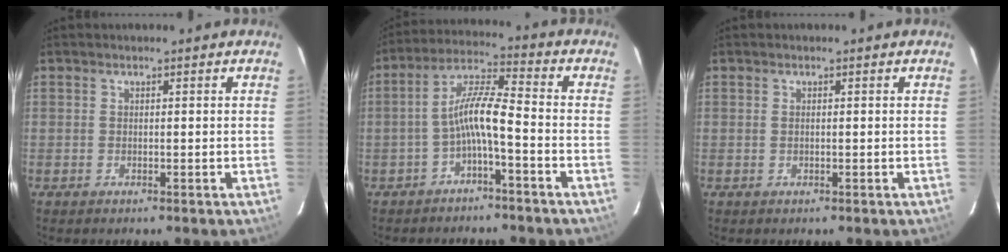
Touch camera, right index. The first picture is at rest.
{"total": 7.0, "force": [-3.0, 0.7, 6.3], "torque": [-0.143, 0.019, -0.057]}
{"total": 0.0}